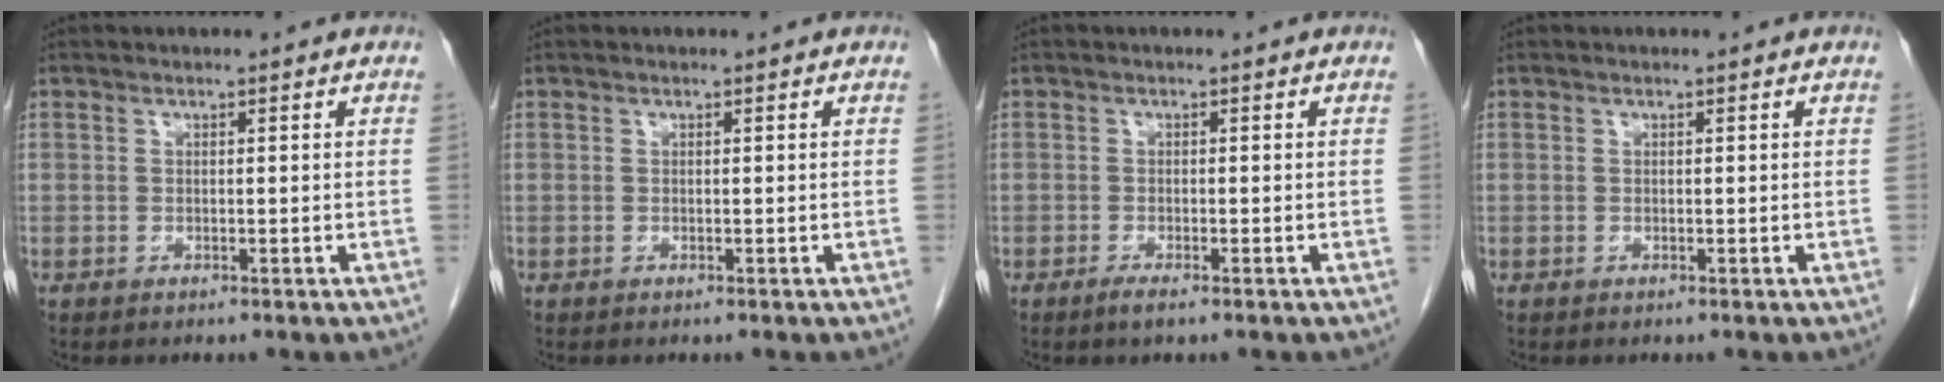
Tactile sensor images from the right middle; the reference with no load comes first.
{"total": 0.0}
{"total": 1.4, "force": [-1.0, 0.2, 1.1], "torque": [-0.022, -0.004, -0.017]}
{"total": 0.0}